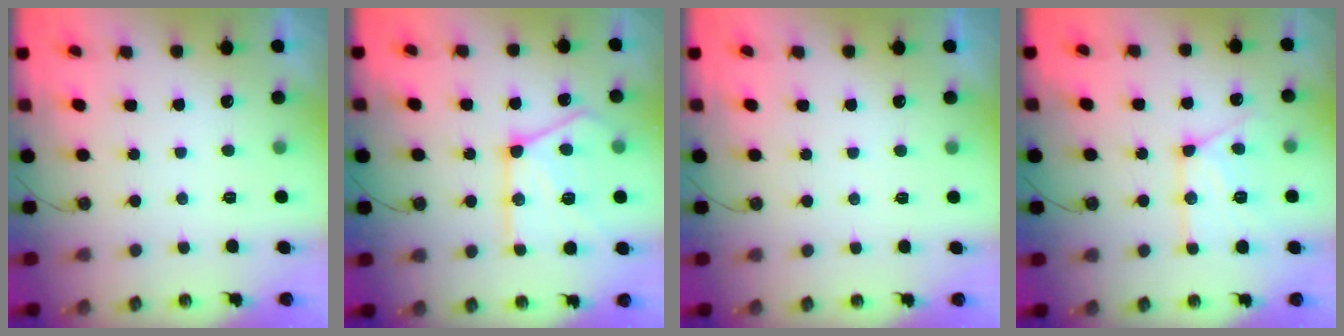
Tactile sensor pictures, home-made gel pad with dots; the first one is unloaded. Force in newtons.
{"total": 20.1, "press": 20.0, "slide": 2.3}
{"total": 3.0, "press": 3.0, "slide": 0.3}
{"total": 14.7, "press": 14.6, "slide": 1.5}